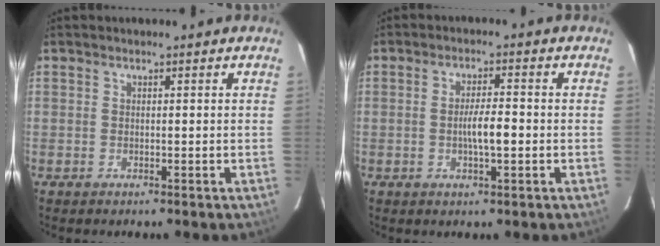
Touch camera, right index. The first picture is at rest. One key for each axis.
{"total": 4.5, "fx": -0.9, "fy": 0.8, "fz": 4.4, "tx": -0.078, "ty": 0.001, "tz": -0.012}